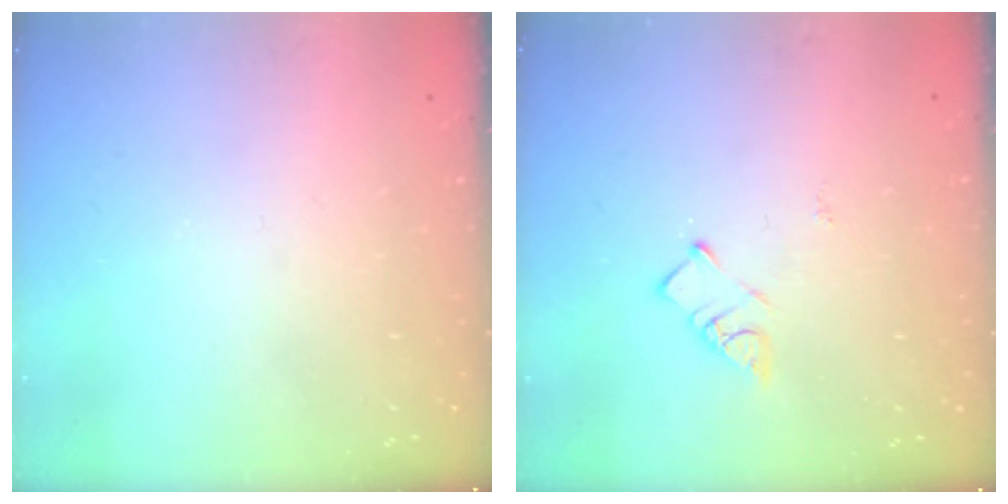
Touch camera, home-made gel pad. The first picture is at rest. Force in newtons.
{"total": 4.3, "press": 4.3, "slide": 0.1}